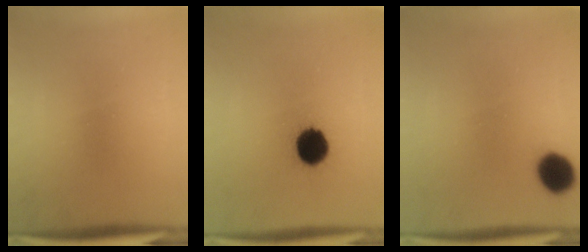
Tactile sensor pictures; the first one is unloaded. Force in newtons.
{"total": 10.1}
{"total": 7.8}